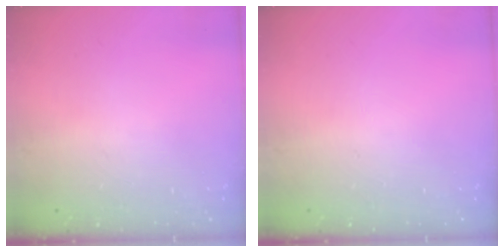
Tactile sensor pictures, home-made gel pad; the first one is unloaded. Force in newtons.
{"total": 0.0}